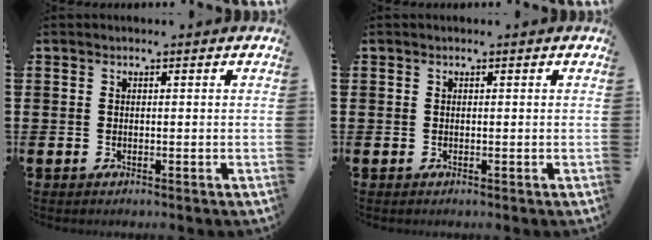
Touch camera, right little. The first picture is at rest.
{"total": 0.0}